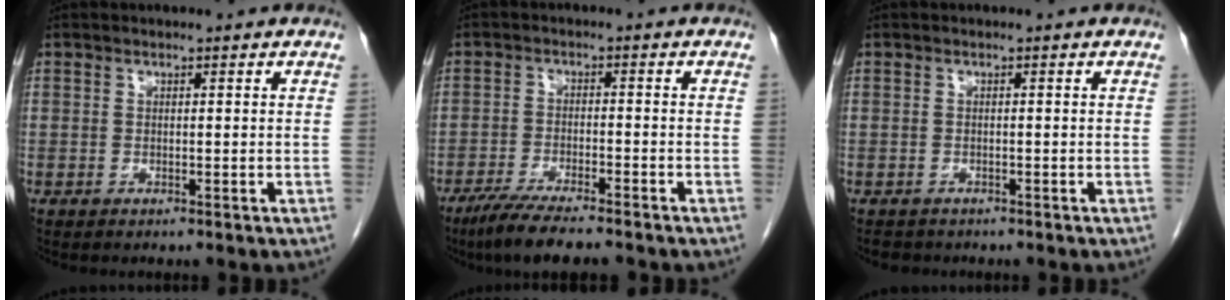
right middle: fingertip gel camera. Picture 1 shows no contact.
{"total": 8.7, "force": [-7.0, 0.8, 5.1], "torque": [-0.086, -0.021, -0.113]}
{"total": 2.2, "force": [-1.8, 1.1, 0.3], "torque": [-0.010, 0.000, -0.026]}